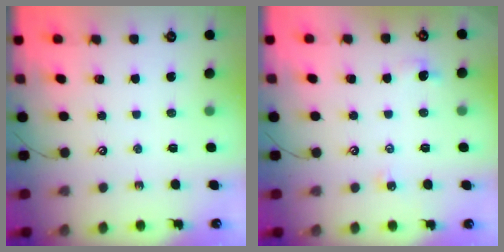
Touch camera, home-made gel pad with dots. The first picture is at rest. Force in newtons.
{"total": 1.7, "press": 1.6, "slide": 0.5}